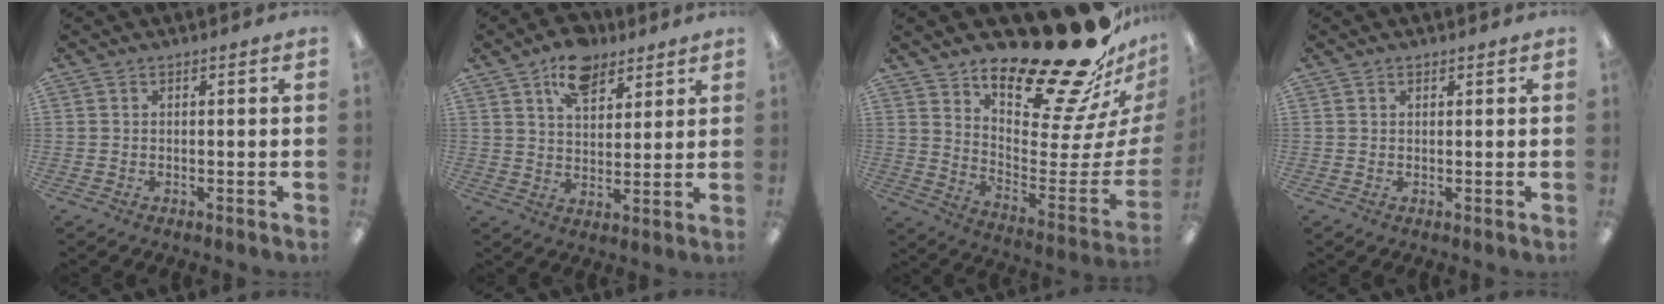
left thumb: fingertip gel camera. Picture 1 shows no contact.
{"total": 10.1, "force": [6.9, 5.5, 4.9], "torque": [-0.077, -0.025, 0.123]}
{"total": 25.7, "force": [20.8, 7.3, 13.3], "torque": [-0.157, -0.176, 0.348]}
{"total": 1.0, "force": [0.6, 0.6, 0.5], "torque": [-0.001, -0.001, 0.010]}